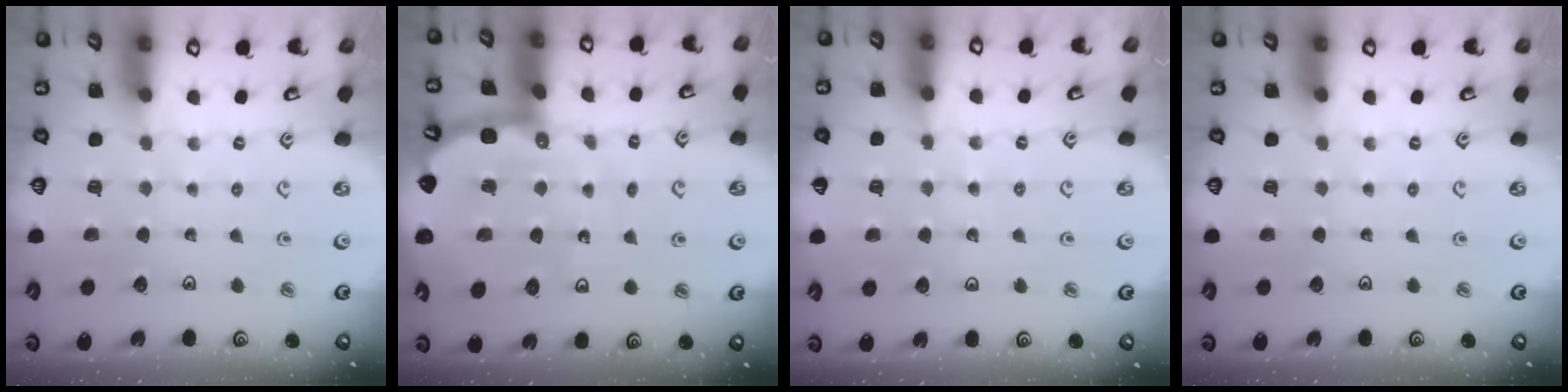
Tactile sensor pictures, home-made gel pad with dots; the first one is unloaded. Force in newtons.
{"total": 9.7, "press": 9.7, "slide": 1.2}
{"total": 4.7, "press": 4.6, "slide": 0.8}
{"total": 0.0}